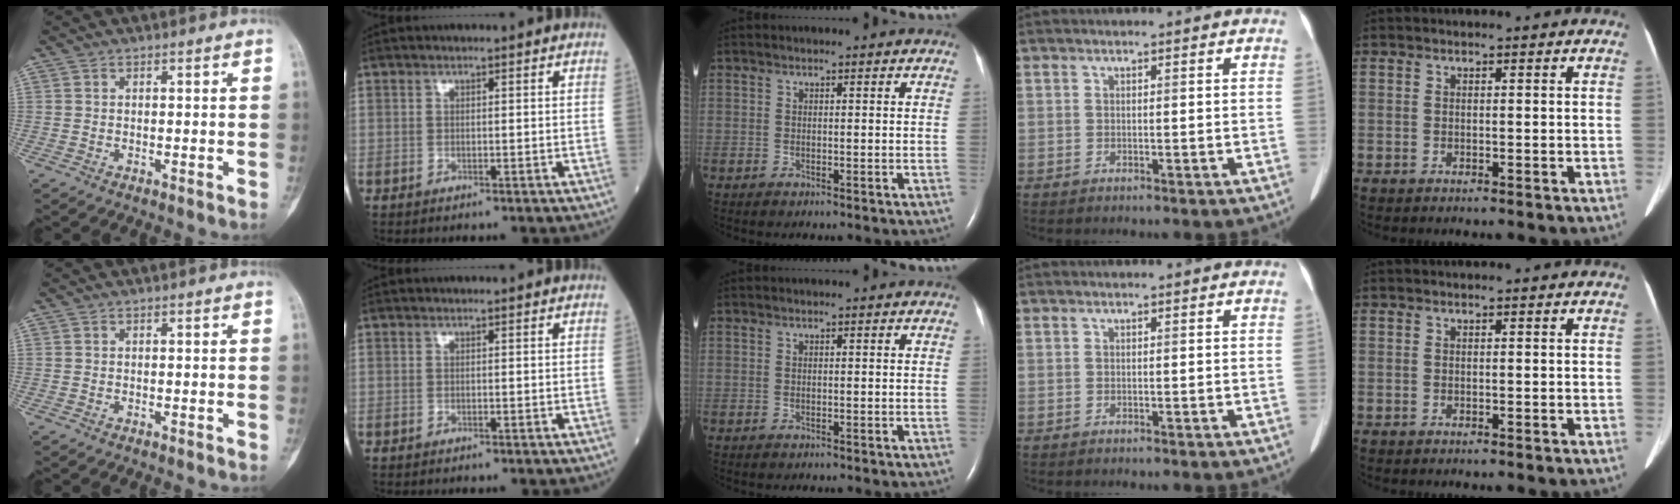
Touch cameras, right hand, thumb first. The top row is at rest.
{}